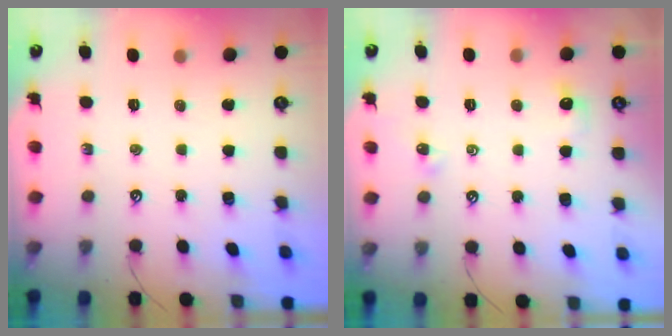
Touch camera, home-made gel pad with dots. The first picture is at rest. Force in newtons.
{"total": 2.2, "press": 2.1, "slide": 0.6}